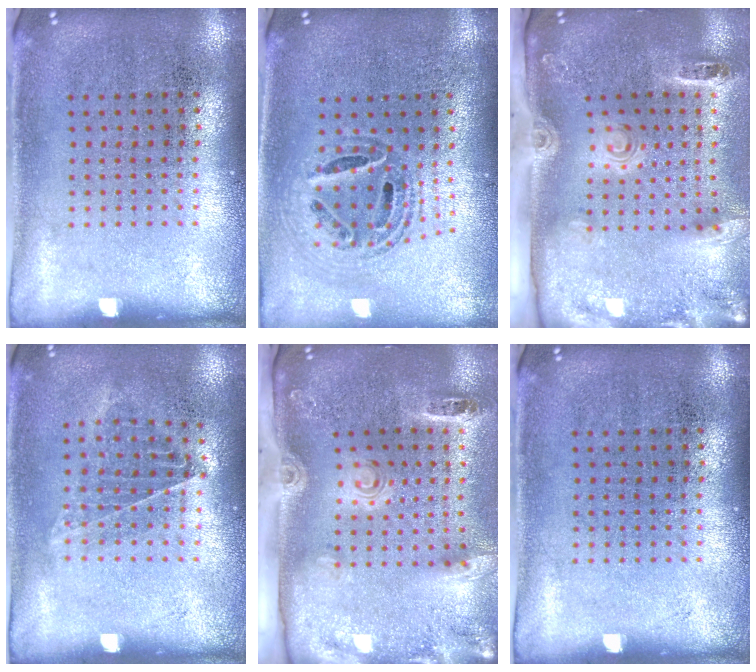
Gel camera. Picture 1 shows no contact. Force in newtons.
{"total": 0.9, "press": 0.9, "slide": 0.2}
{"total": 2.9, "press": 1.9, "slide": 2.1}
{"total": 0.9, "press": 0.8, "slide": 0.4}
{"total": 2.9, "press": 1.9, "slide": 2.1}
{"total": 0.0}